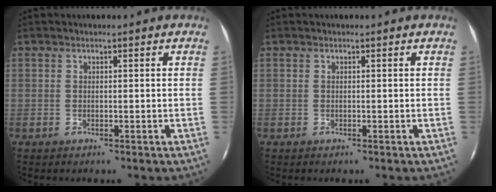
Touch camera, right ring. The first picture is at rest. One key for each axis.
{"total": 0.0}